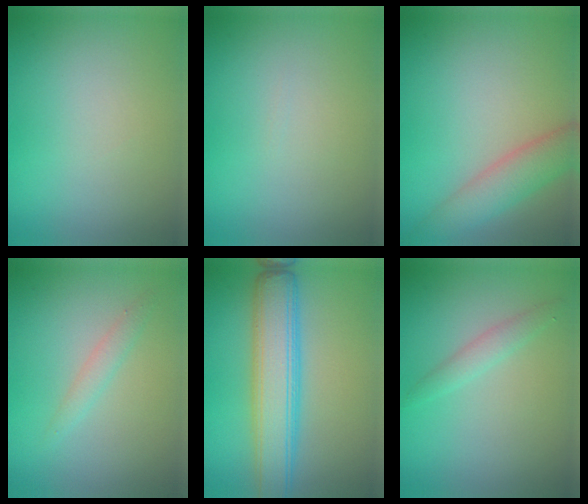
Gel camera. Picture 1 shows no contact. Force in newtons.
{"total": 0.0}
{"total": 4.3, "press": 4.3, "slide": 0.3}
{"total": 1.4, "press": 1.4, "slide": 0.1}
{"total": 6.9, "press": 6.9, "slide": 0.1}
{"total": 1.6, "press": 1.6, "slide": 0.1}